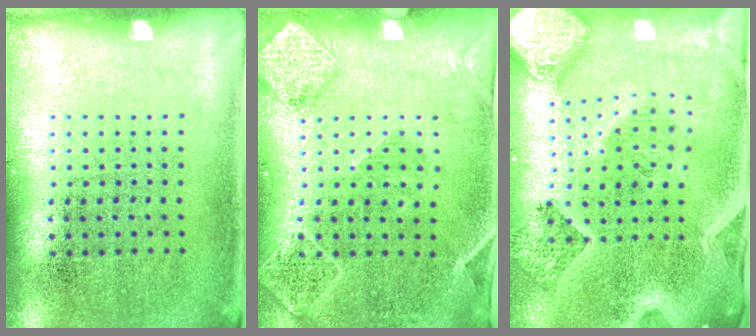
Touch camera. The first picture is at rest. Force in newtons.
{"total": 1.7, "press": 1.7, "slide": 0.5}
{"total": 2.8, "press": 2.5, "slide": 1.3}